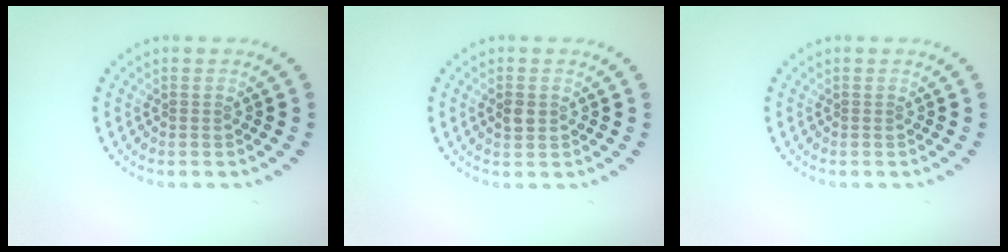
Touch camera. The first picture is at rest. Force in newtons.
{"total": 1.4, "press": 1.4, "slide": 0.1}
{"total": 0.0}